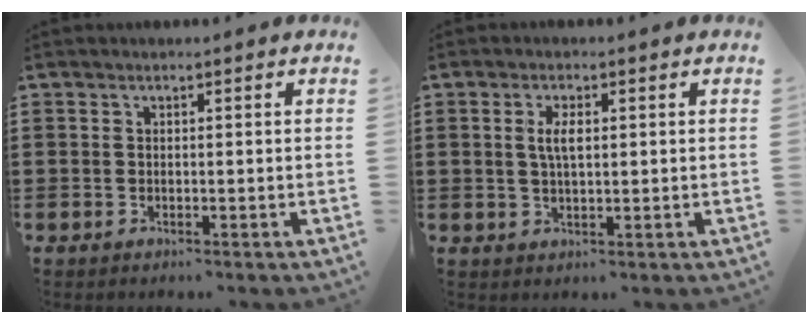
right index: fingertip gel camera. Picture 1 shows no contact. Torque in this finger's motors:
{"motor_torque": [0.26, -0.13, 0.10, 0.06]}